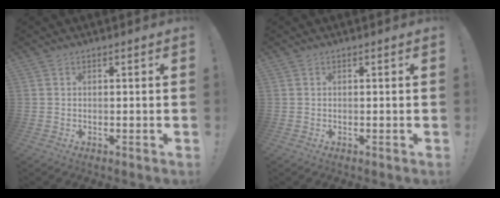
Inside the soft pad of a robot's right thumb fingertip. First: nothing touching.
{"total": 0.0}